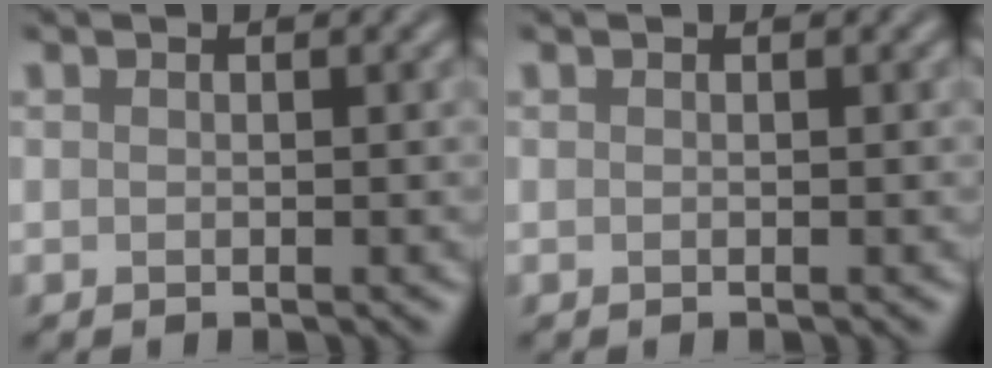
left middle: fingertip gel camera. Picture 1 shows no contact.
{"total": 0.0}